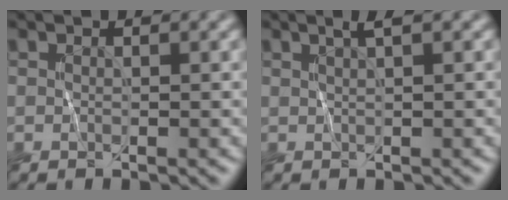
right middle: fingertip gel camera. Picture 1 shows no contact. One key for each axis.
{"total": 1.5, "fx": 1.0, "fy": 0.3, "fz": 1.2, "tx": -0.018, "ty": 0.002, "tz": 0.013}